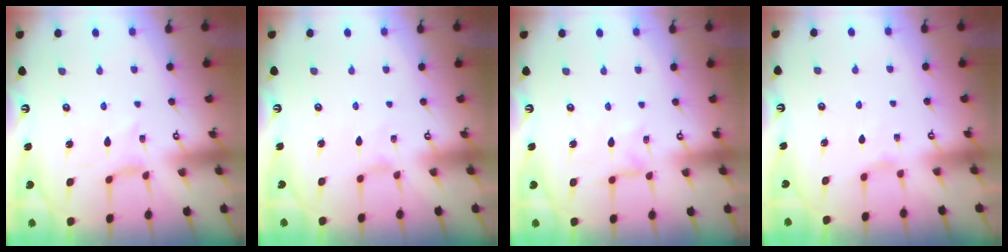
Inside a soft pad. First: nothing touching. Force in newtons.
{"total": 0.0}
{"total": 1.2, "press": 1.2, "slide": 0.3}
{"total": 2.2, "press": 2.2, "slide": 0.4}